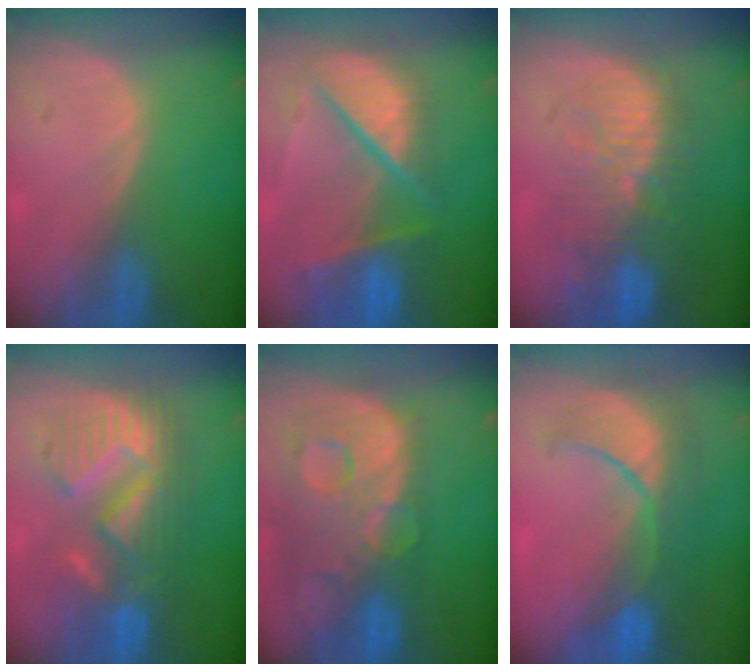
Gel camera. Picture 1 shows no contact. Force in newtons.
{"total": 10.9, "press": 9.0, "slide": 6.2}
{"total": 11.1, "press": 9.9, "slide": 5.0}
{"total": 10.4, "press": 10.4, "slide": 0.7}
{"total": 13.8, "press": 11.3, "slide": 8.0}
{"total": 8.9, "press": 8.5, "slide": 2.6}